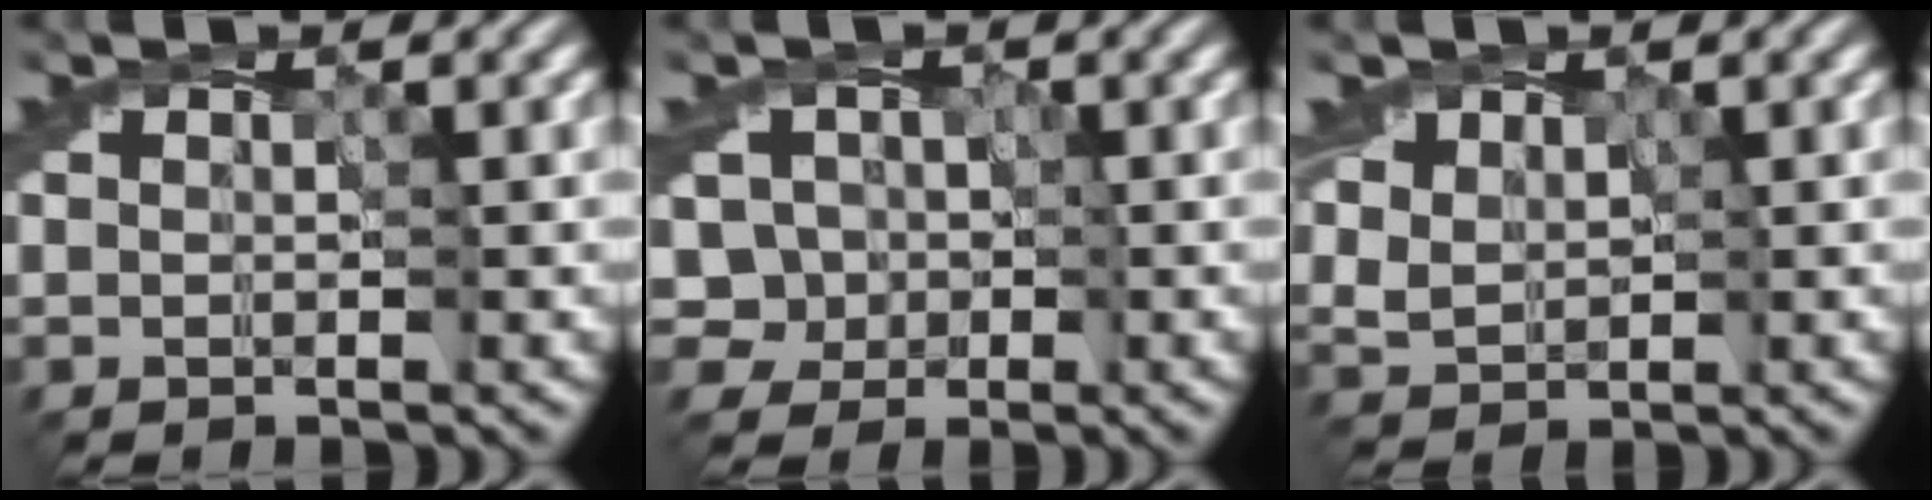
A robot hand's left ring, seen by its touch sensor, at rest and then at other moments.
{"total": 4.5, "force": [0.1, 4.3, 1.3], "torque": [-0.002, 0.039, -0.034]}
{"total": 4.0, "force": [2.5, 2.8, 1.4], "torque": [-0.054, 0.006, 0.054]}